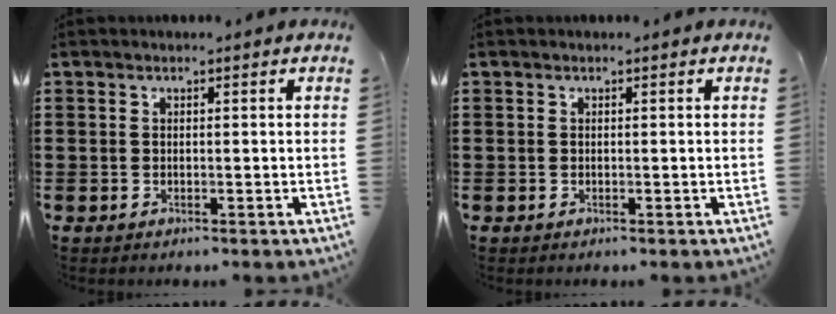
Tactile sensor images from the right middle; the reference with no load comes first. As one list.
[{"total": 0.0}]